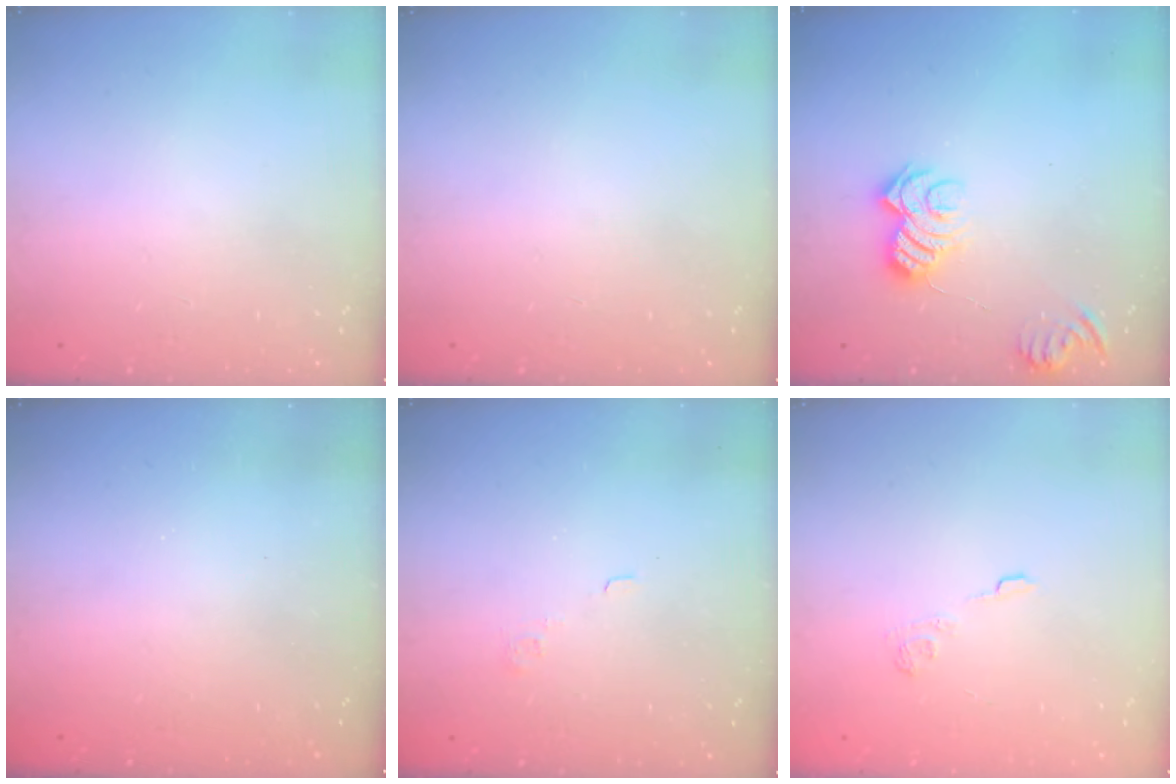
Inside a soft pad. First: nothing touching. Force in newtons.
{"total": 0.0}
{"total": 10.4, "press": 10.4, "slide": 0.3}
{"total": 2.4, "press": 2.2, "slide": 0.8}
{"total": 3.4, "press": 3.3, "slide": 0.9}
{"total": 5.0, "press": 4.9, "slide": 1.3}